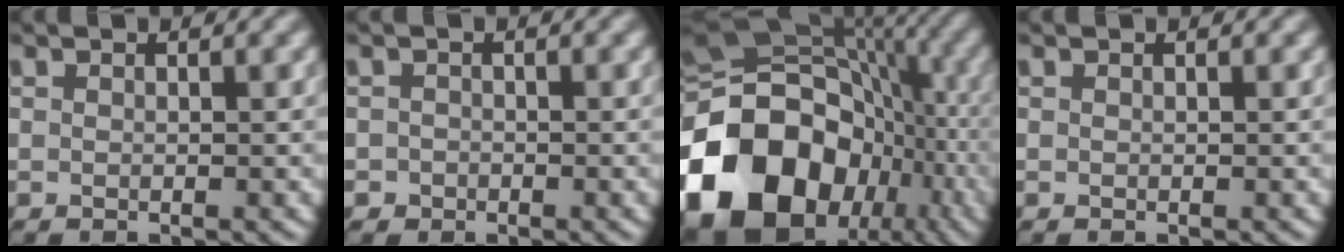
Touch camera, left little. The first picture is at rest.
{"total": 0.9, "force": [-0.4, 0.8, 0.0], "torque": [0.009, -0.001, -0.007]}
{"total": 22.2, "force": [-8.1, 17.0, 11.8], "torque": [-0.256, -0.012, -0.139]}
{"total": 0.0}